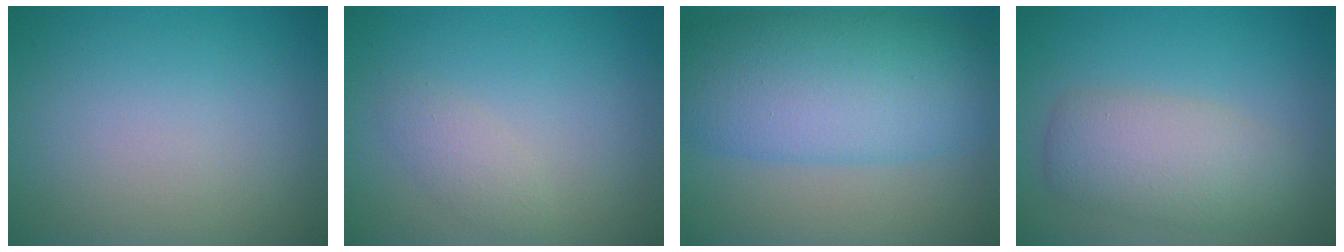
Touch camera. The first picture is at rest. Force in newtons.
{"total": 1.5, "press": 1.5, "slide": 0.0}
{"total": 10.2, "press": 10.2, "slide": 0.3}
{"total": 4.9, "press": 4.9, "slide": 0.1}